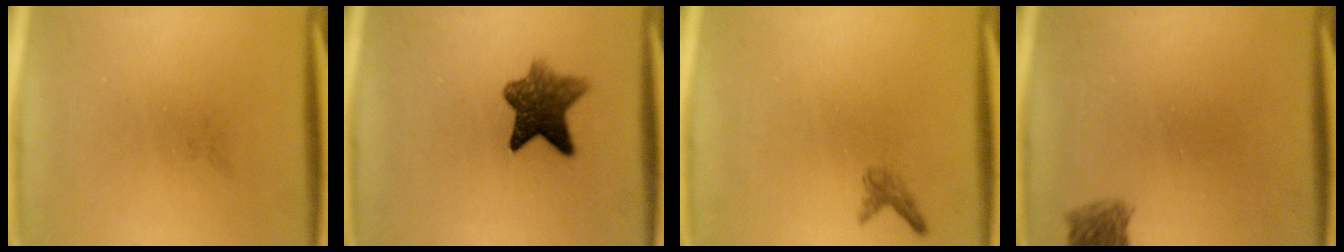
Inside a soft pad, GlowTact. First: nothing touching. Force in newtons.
{"total": 7.7}
{"total": 1.1}
{"total": 2.6}